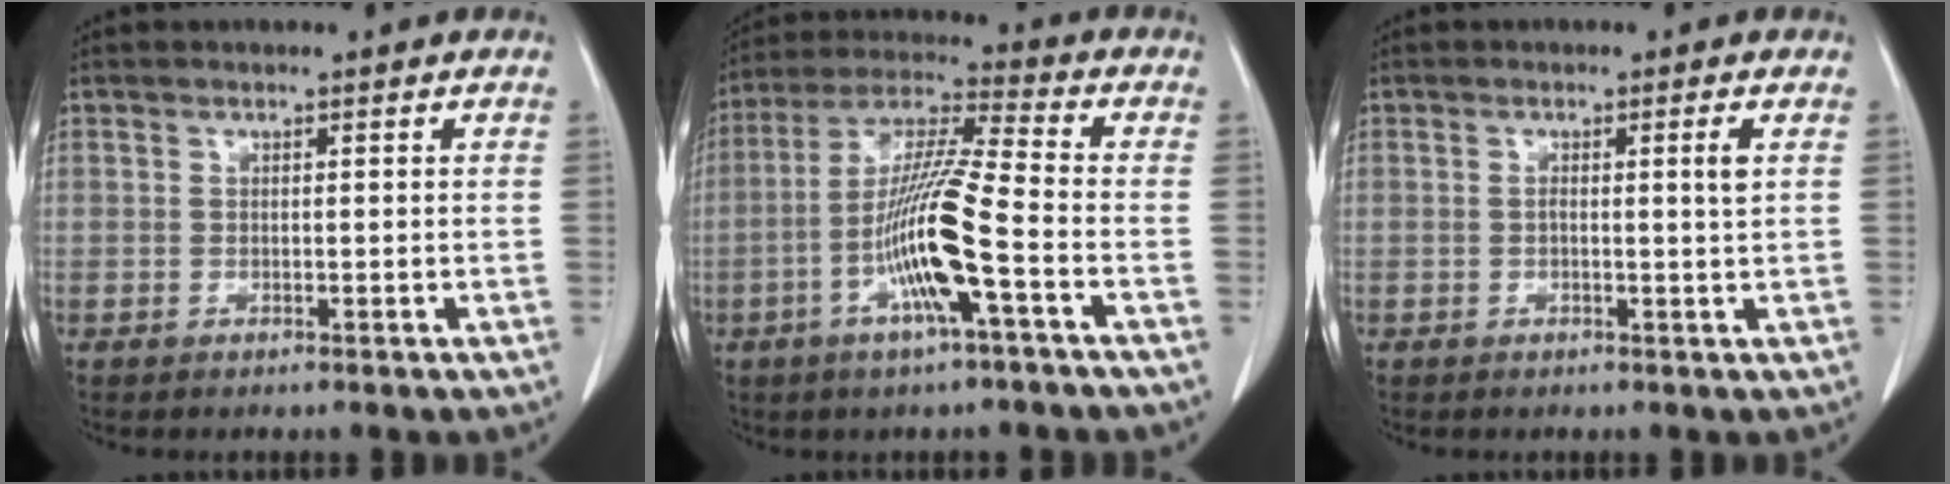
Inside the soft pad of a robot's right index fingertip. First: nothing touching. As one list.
[{"total": 13.1, "force": [-4.3, 0.1, 12.4], "torque": [-0.247, 0.000, -0.087]}, {"total": 2.0, "force": [0.2, -0.5, 1.9], "torque": [-0.031, -0.002, 0.004]}]